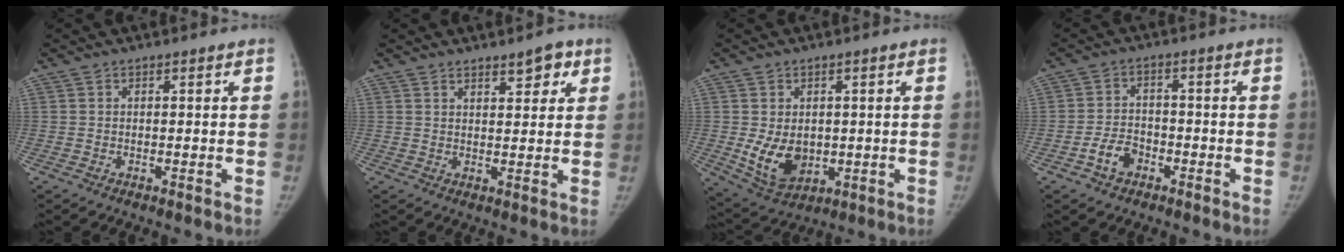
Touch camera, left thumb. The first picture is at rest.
{"total": 4.5, "force": [2.8, 1.8, 3.0], "torque": [-0.025, -0.015, 0.038]}
{"total": 8.7, "force": [-0.5, 6.3, 6.0], "torque": [-0.082, -0.014, 0.013]}
{"total": 5.0, "force": [-2.6, 3.4, 2.5], "torque": [-0.036, 0.024, -0.047]}